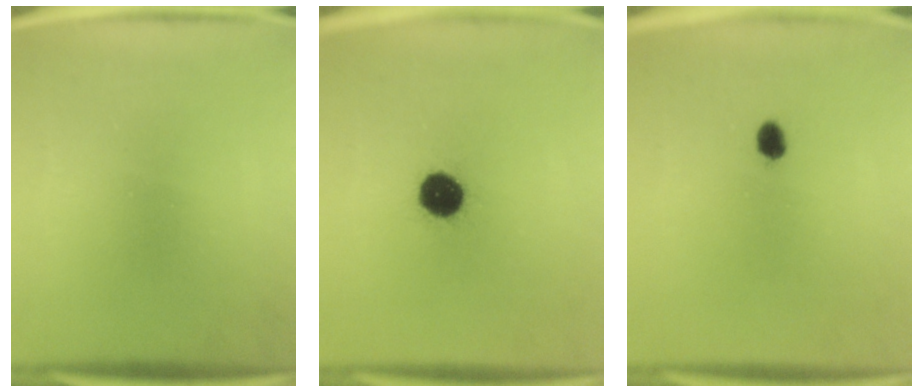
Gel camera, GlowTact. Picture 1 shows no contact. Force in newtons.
{"total": 8.6}
{"total": 2.1}